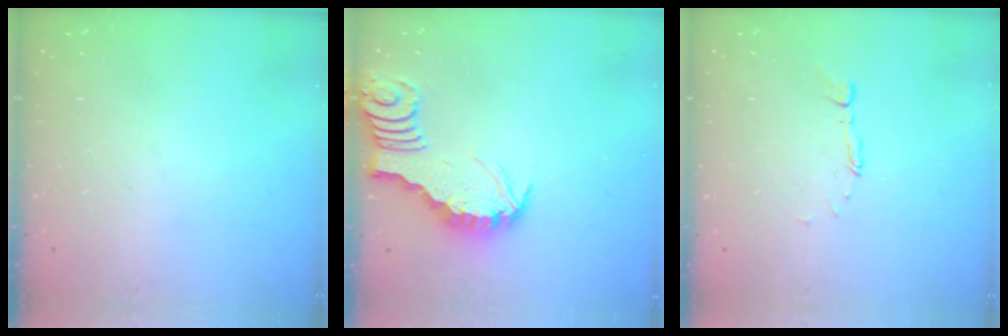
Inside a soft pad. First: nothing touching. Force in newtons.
{"total": 2.7, "press": 2.7, "slide": 0.3}
{"total": 4.8, "press": 4.8, "slide": 0.4}